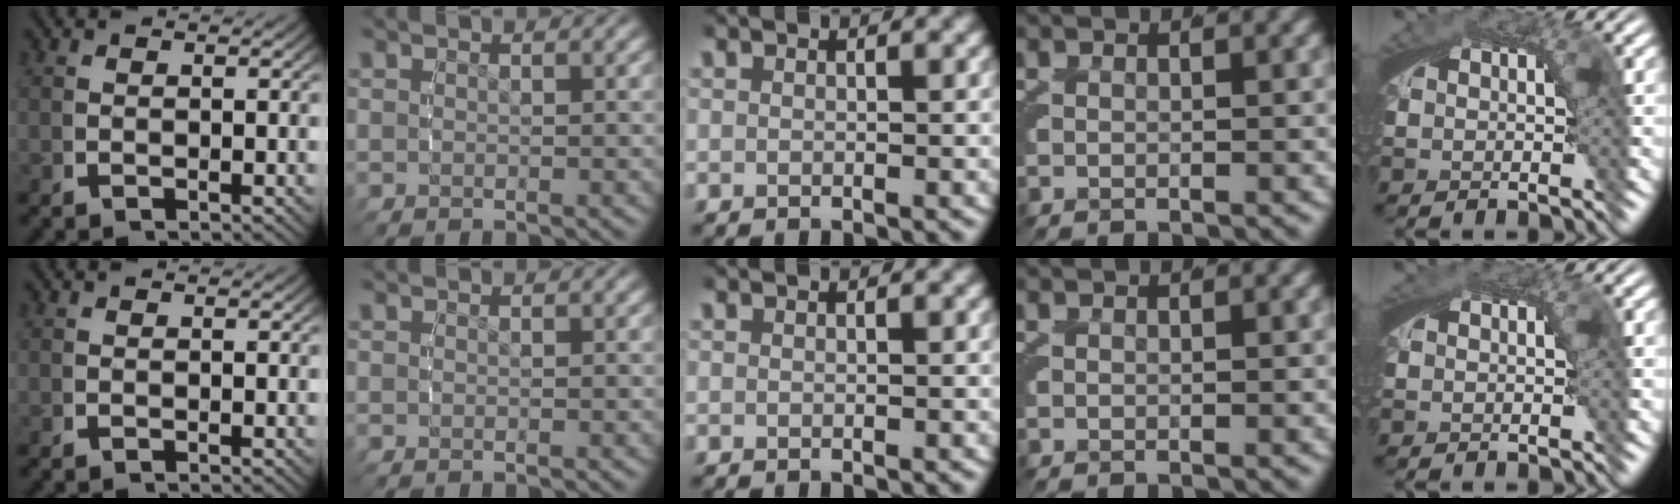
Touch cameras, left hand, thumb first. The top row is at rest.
{"little": {"total": 0.5, "force": [0.2, 0.2, 0.5], "torque": [-0.008, 0.001, 0.003]}}